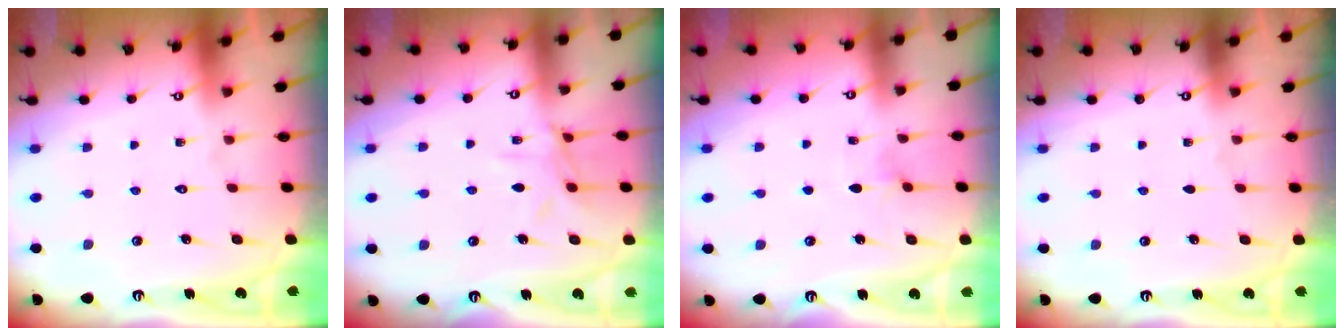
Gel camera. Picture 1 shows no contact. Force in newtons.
{"total": 7.6, "press": 7.5, "slide": 0.6}
{"total": 4.6, "press": 4.3, "slide": 1.4}
{"total": 0.0}